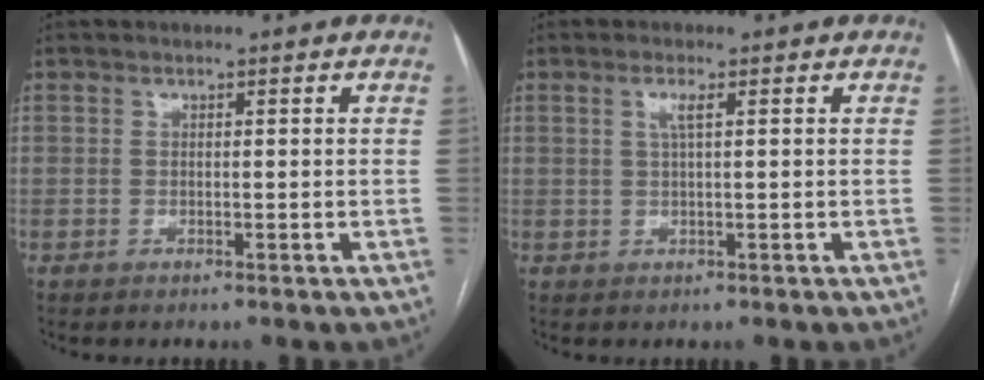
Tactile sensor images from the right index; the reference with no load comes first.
{"total": 1.9, "force": [0.6, 0.0, 1.8], "torque": [-0.039, 0.002, 0.011]}